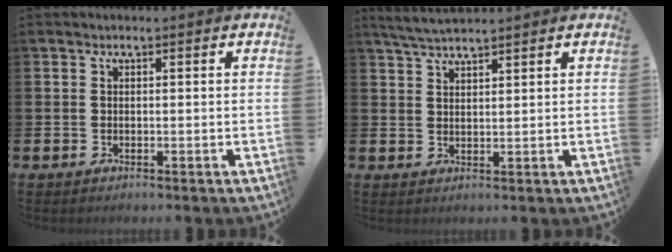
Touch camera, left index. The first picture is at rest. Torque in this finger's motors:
{"motor_torque": [-0.35, -0.38, 0.04, -0.01]}